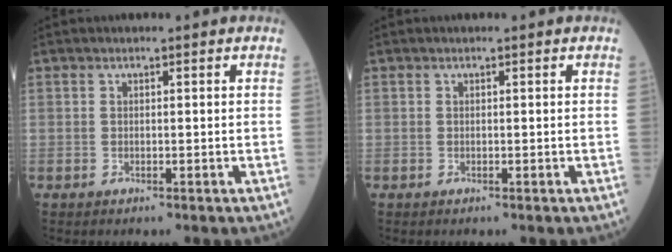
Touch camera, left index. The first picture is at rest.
{"total": 0.0}